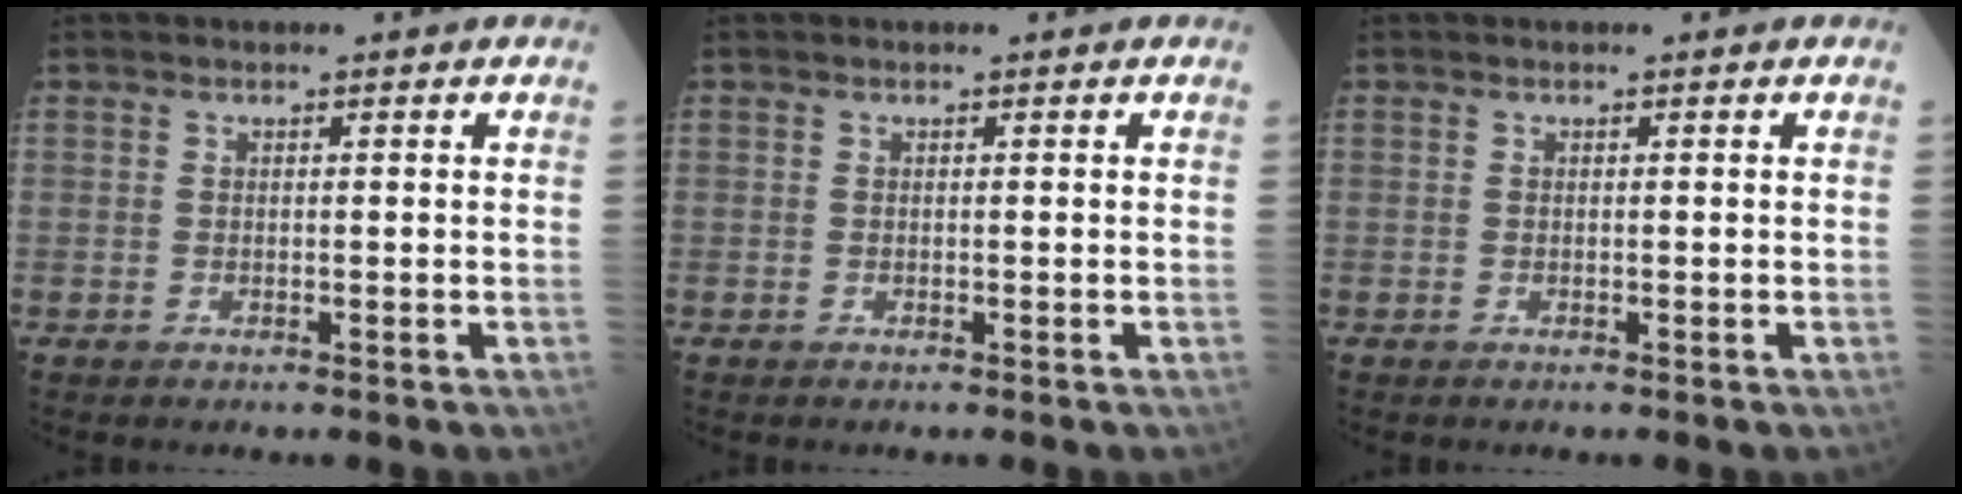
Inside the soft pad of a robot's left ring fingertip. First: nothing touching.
{"total": 0.0}
{"total": 0.0}